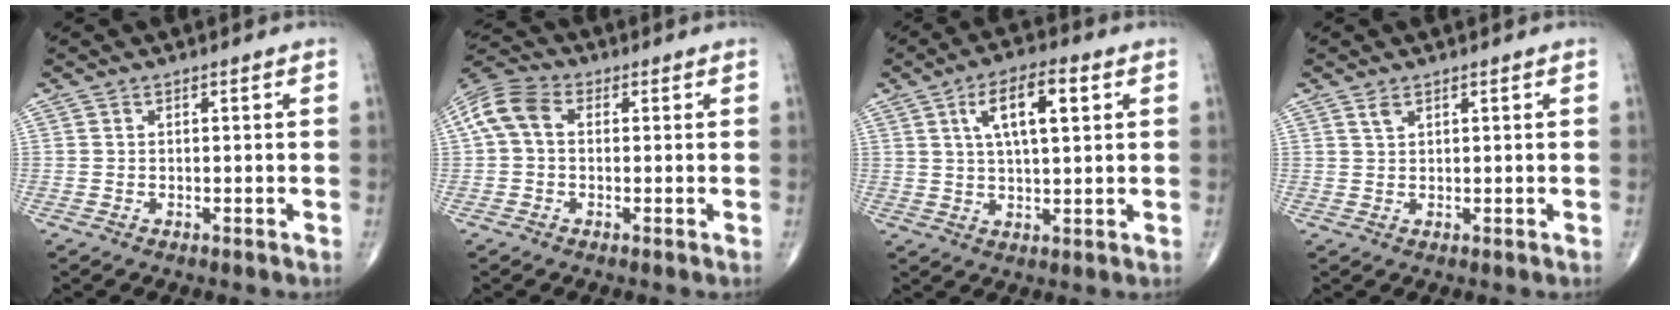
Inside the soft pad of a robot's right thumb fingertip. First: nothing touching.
{"total": 7.8, "force": [0.9, 5.4, 5.5], "torque": [-0.116, 0.028, 0.008]}
{"total": 9.6, "force": [3.2, 3.5, 8.4], "torque": [-0.136, 0.002, 0.054]}
{"total": 1.4, "force": [0.9, 0.5, 0.8], "torque": [-0.015, 0.000, 0.022]}